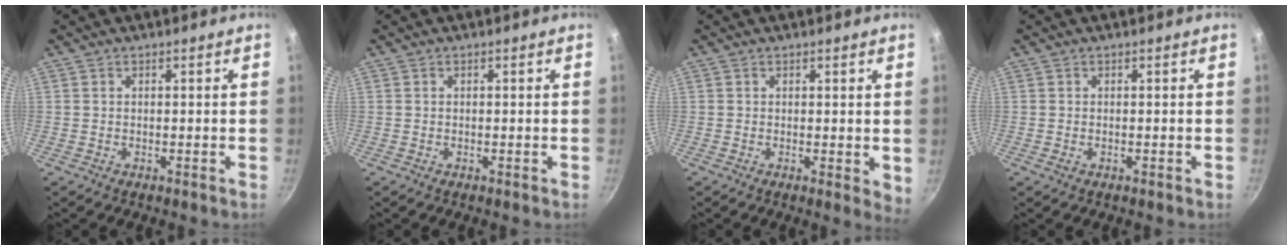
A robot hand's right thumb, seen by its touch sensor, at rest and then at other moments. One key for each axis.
{"total": 0.0}
{"total": 2.8, "fx": 0.5, "fy": 1.4, "fz": 2.4, "tx": -0.026, "ty": -0.006, "tz": 0.006}
{"total": 0.5, "fx": -0.2, "fy": 0.3, "fz": 0.4, "tx": -0.006, "ty": 0.001, "tz": -0.003}